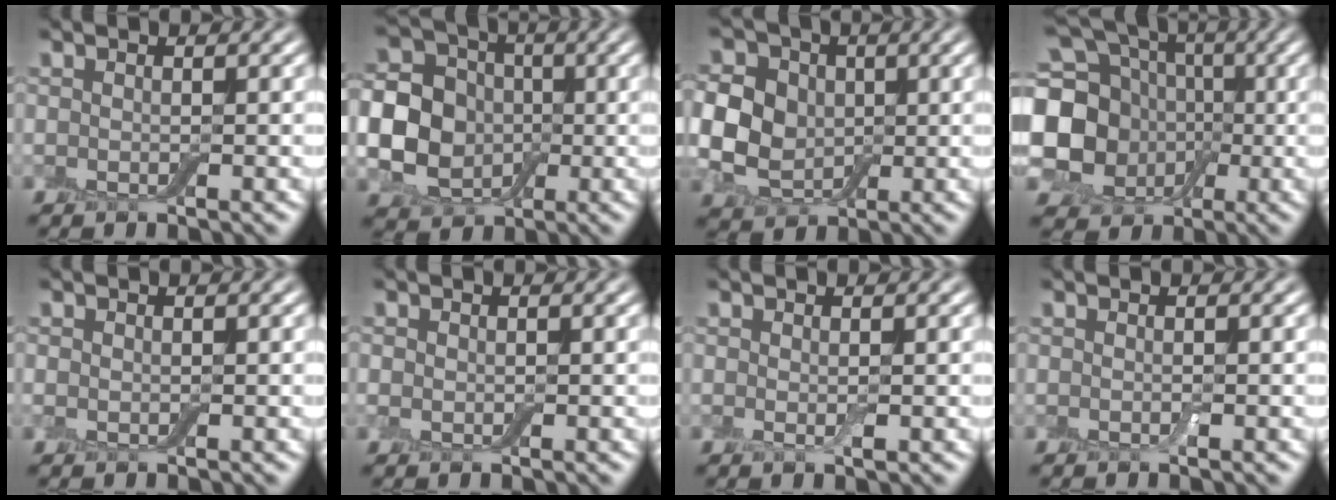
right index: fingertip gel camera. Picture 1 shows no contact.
{"total": 14.6, "force": [-0.3, 13.5, 5.4], "torque": [-0.162, 0.010, -0.032]}
{"total": 9.1, "force": [1.0, 7.8, 4.6], "torque": [-0.107, 0.026, -0.002]}
{"total": 14.9, "force": [0.2, 13.0, 7.3], "torque": [-0.178, 0.003, -0.025]}
{"total": 0.6, "force": [0.1, 0.6, 0.3], "torque": [-0.007, 0.002, 0.001]}
{"total": 0.9, "force": [0.1, 0.9, 0.4], "torque": [-0.007, 0.002, 0.000]}
{"total": 0.8, "force": [0.0, 0.3, 0.7], "torque": [-0.013, -0.002, -0.001]}
{"total": 0.0}